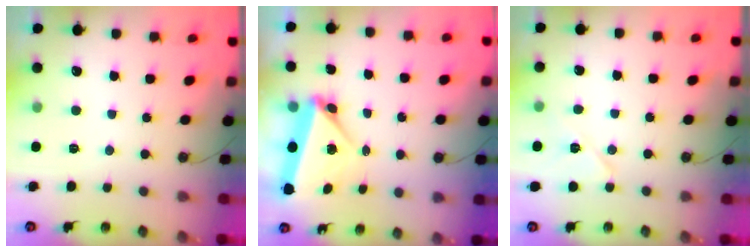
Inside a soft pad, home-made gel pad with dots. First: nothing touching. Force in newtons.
{"total": 5.5, "press": 5.5, "slide": 0.6}
{"total": 11.9, "press": 5.3, "slide": 10.7}